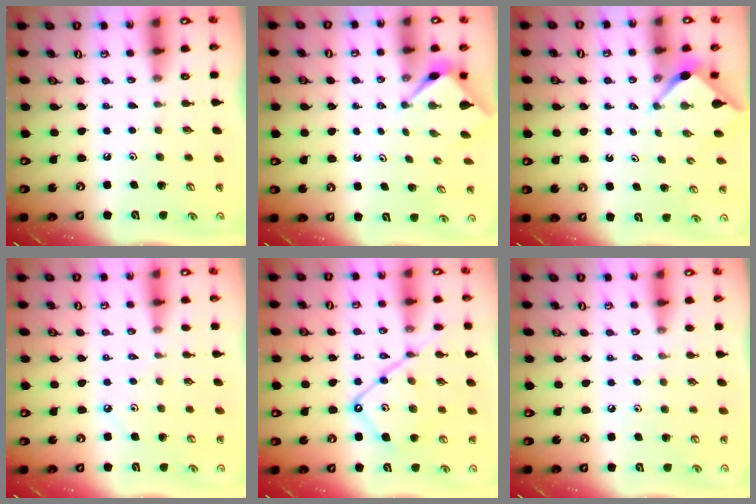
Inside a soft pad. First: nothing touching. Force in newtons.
{"total": 3.0, "press": 3.0, "slide": 0.2}
{"total": 2.6, "press": 2.6, "slide": 0.3}
{"total": 1.7, "press": 1.7, "slide": 0.3}
{"total": 14.6, "press": 14.5, "slide": 1.2}
{"total": 3.1, "press": 3.1, "slide": 0.6}